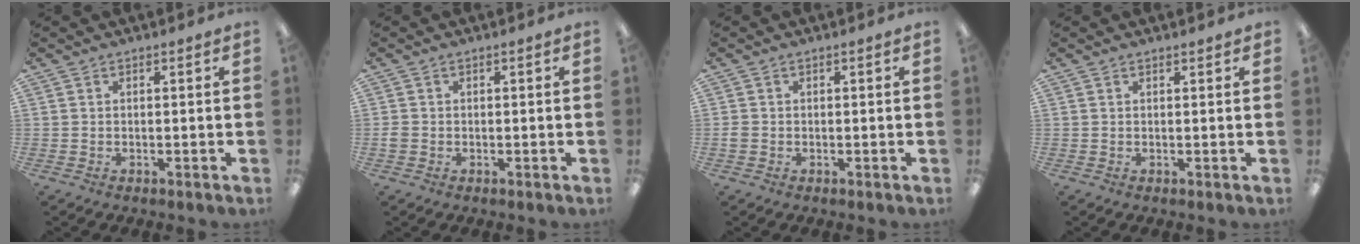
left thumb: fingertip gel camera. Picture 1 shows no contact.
{"total": 1.5, "force": [-0.4, 1.2, 0.8], "torque": [-0.013, 0.003, -0.007]}
{"total": 1.2, "force": [-0.3, 1.0, 0.6], "torque": [-0.010, 0.004, -0.007]}
{"total": 0.6, "force": [0.6, 0.1, 0.3], "torque": [0.001, -0.002, 0.008]}